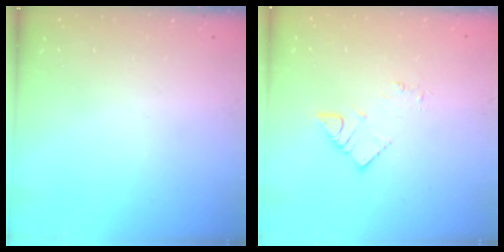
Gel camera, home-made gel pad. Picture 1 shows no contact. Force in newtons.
{"total": 3.9, "press": 3.9, "slide": 0.2}